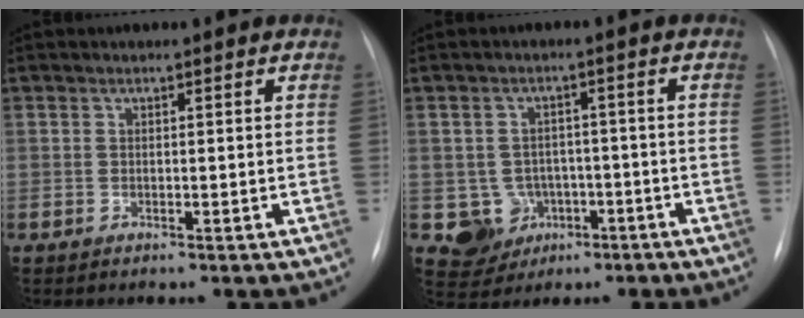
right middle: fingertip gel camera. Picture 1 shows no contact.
{"total": 6.5, "force": [-2.3, 6.0, 0.9], "torque": [-0.014, 0.012, -0.025]}